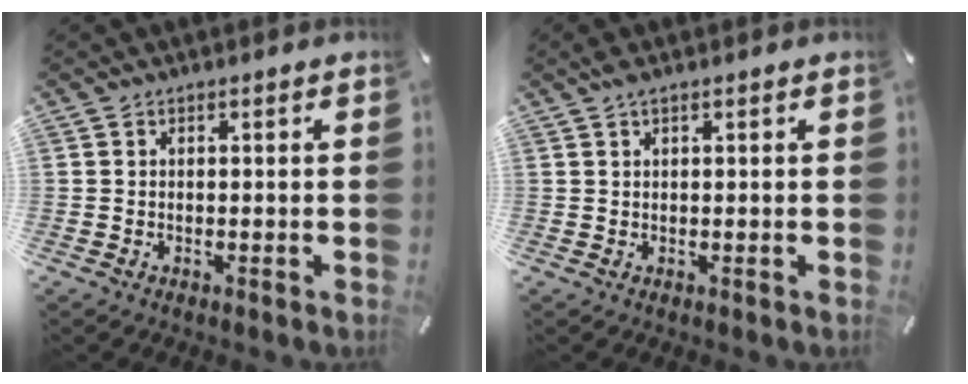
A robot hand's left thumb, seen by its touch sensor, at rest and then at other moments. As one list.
[{"total": 1.4, "force": [0.8, 0.5, 1.1], "torque": [-0.024, 0.002, 0.013]}]